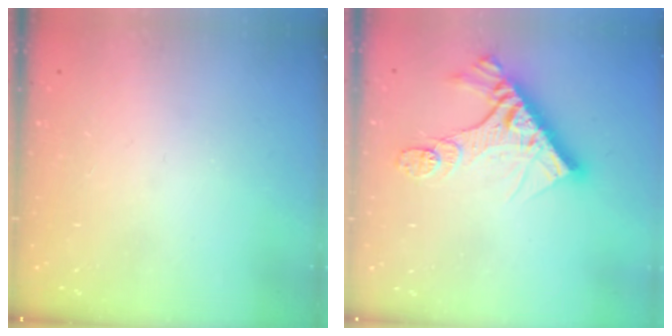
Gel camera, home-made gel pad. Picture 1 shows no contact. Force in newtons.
{"total": 13.2, "press": 13.1, "slide": 1.2}